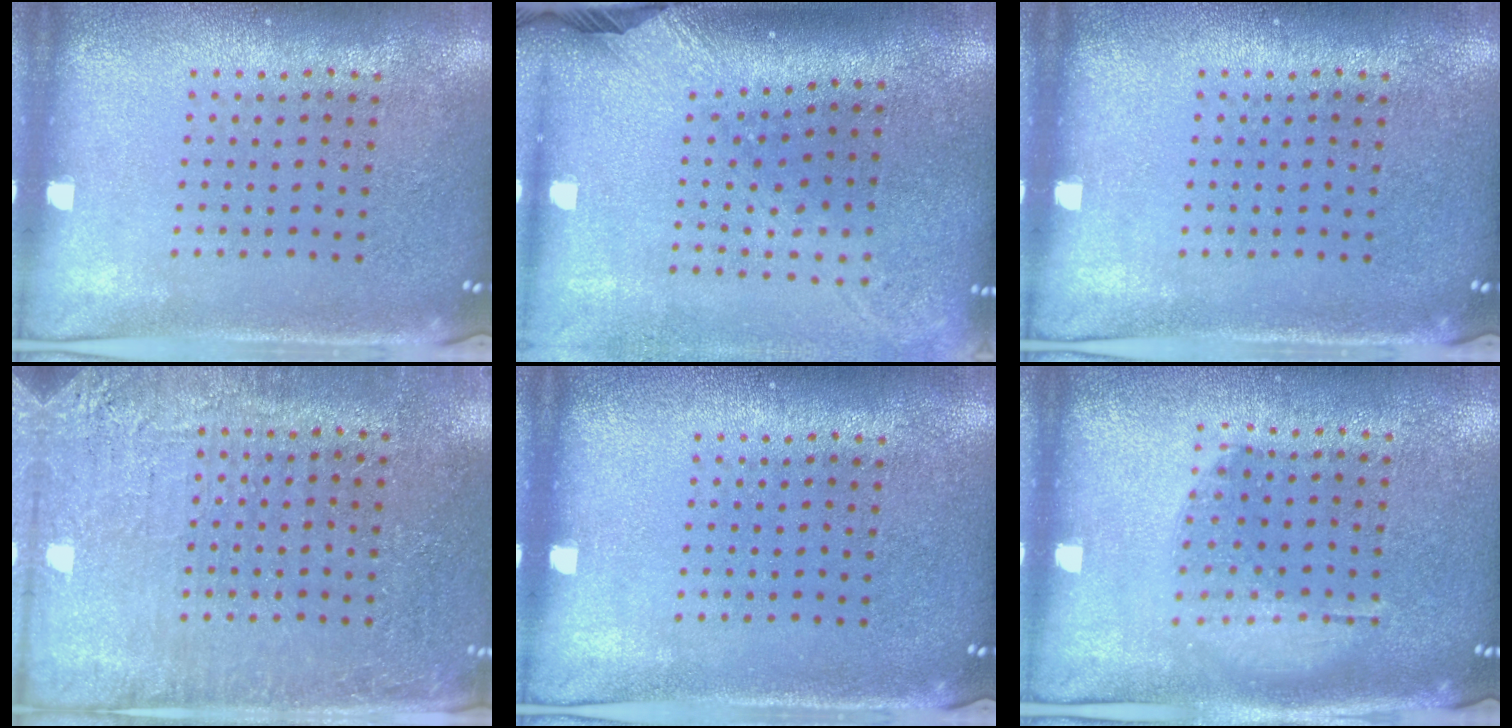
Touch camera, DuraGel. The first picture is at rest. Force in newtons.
{"total": 2.4, "press": 1.8, "slide": 1.7}
{"total": 0.0}
{"total": 2.8, "press": 2.8, "slide": 0.4}
{"total": 0.0}
{"total": 1.1, "press": 0.9, "slide": 0.5}